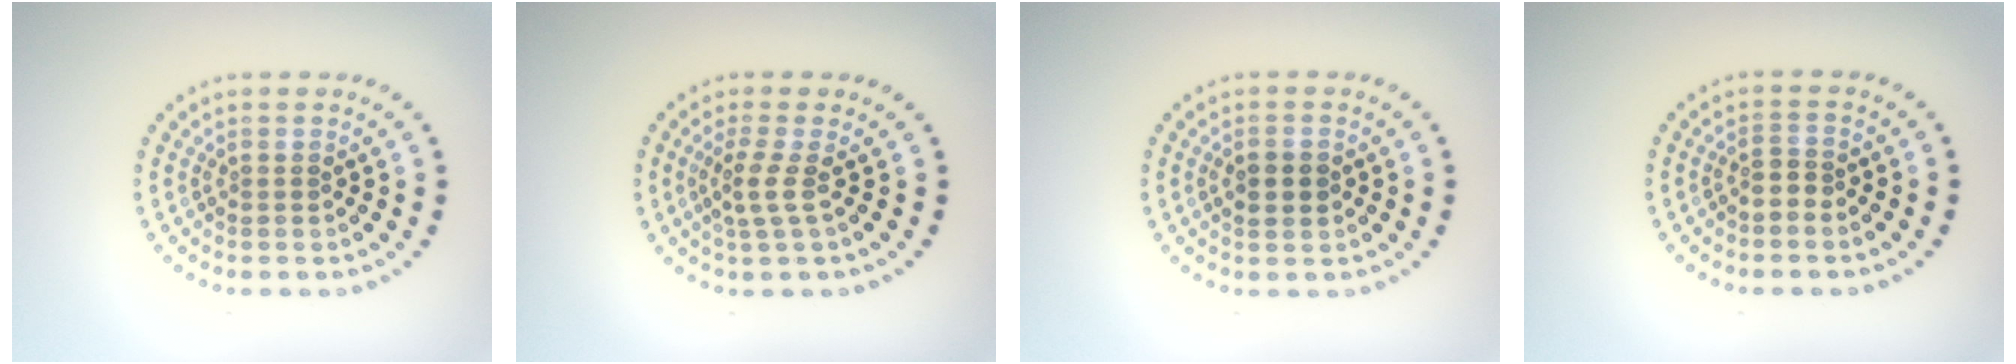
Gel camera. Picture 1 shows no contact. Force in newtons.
{"total": 2.0, "press": 1.5, "slide": 1.4}
{"total": 2.1, "press": 2.1, "slide": 0.1}
{"total": 1.6, "press": 1.2, "slide": 1.0}